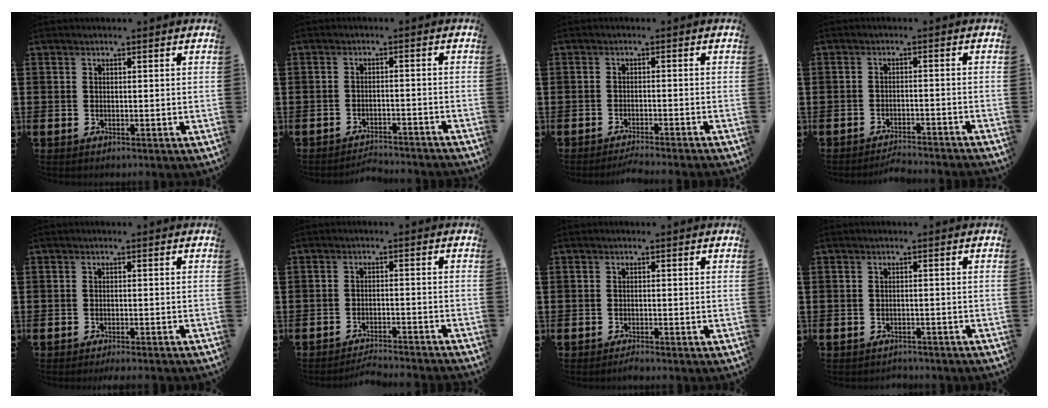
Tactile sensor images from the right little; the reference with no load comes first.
{"total": 2.3, "force": [-2.3, -0.1, 0.0], "torque": [-0.005, 0.004, -0.049]}
{"total": 1.6, "force": [-1.6, -0.3, 0.5], "torque": [-0.006, 0.001, -0.030]}
{"total": 2.3, "force": [-2.3, -0.2, 0.2], "torque": [-0.005, 0.004, -0.047]}
{"total": 0.8, "force": [-0.8, -0.2, 0.3], "torque": [-0.004, -0.003, -0.015]}
{"total": 2.5, "force": [-2.5, -0.2, 0.2], "torque": [-0.005, 0.003, -0.053]}
{"total": 0.8, "force": [-0.7, 0.0, 0.3], "torque": [-0.007, -0.003, -0.013]}
{"total": 0.9, "force": [-0.9, 0.1, -0.1], "torque": [-0.003, 0.001, -0.020]}